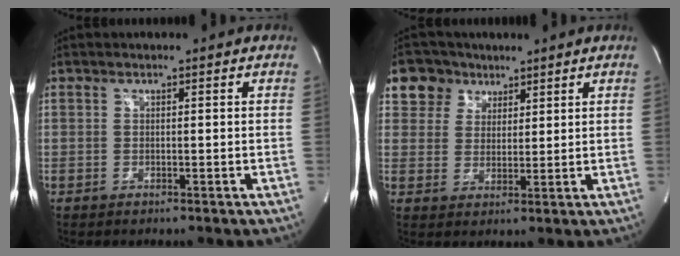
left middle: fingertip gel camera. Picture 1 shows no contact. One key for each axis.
{"total": 6.0, "fx": 3.5, "fy": 4.8, "fz": 0.5, "tx": -0.015, "ty": 0.009, "tz": 0.067}